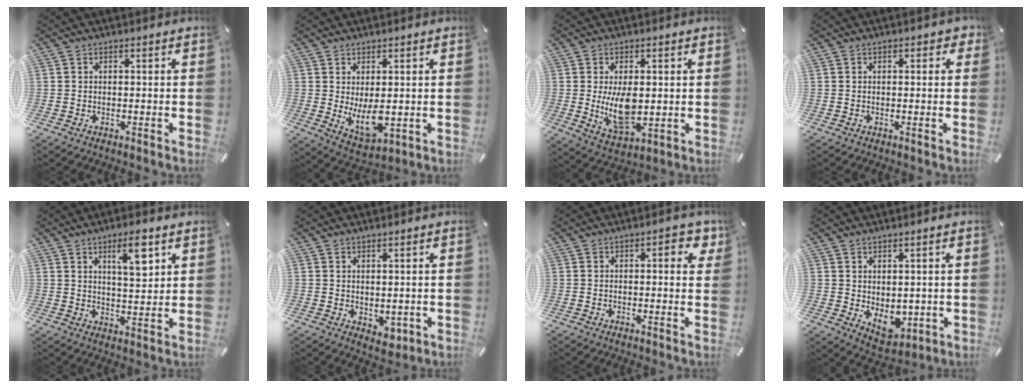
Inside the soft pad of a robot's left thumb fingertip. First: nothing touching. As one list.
[{"total": 8.8, "force": [0.2, 4.5, 7.6], "torque": [-0.128, -0.025, 0.005]}, {"total": 10.2, "force": [0.4, 5.4, 8.6], "torque": [-0.160, -0.022, 0.002]}, {"total": 1.6, "force": [0.3, 1.0, 1.3], "torque": [-0.009, 0.000, 0.000]}, {"total": 8.7, "force": [4.8, 2.9, 6.6], "torque": [-0.092, -0.021, 0.073]}, {"total": 2.6, "force": [0.3, 2.0, 1.7], "torque": [-0.022, -0.001, 0.007]}, {"total": 4.2, "force": [1.2, 1.9, 3.5], "torque": [-0.041, -0.001, 0.011]}, {"total": 5.4, "force": [0.1, 4.4, 3.1], "torque": [-0.028, -0.004, 0.005]}]